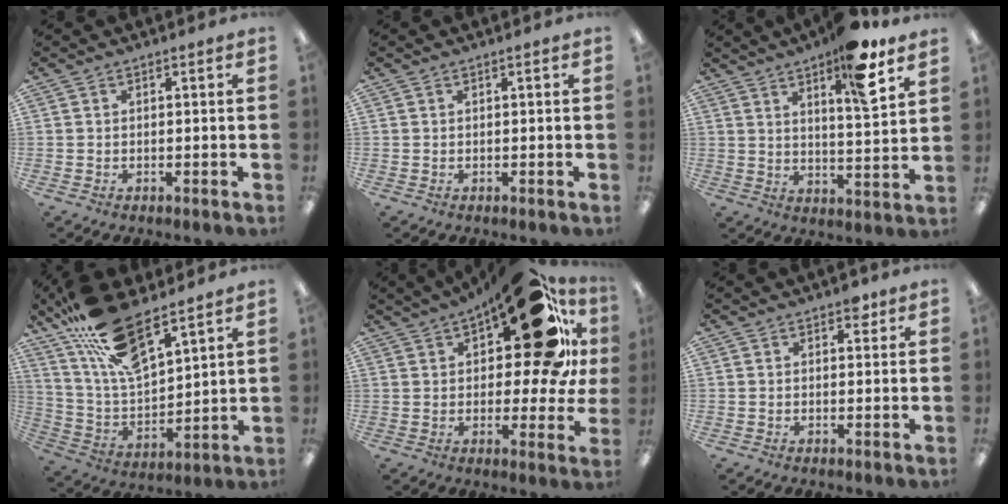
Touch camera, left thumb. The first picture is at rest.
{"total": 0.0}
{"total": 12.8, "force": [8.7, 2.5, 9.0], "torque": [-0.130, -0.045, 0.137]}
{"total": 18.0, "force": [12.8, 6.6, 10.8], "torque": [-0.221, -0.070, 0.229]}
{"total": 24.7, "force": [11.0, 9.6, 19.9], "torque": [-0.275, -0.052, 0.174]}
{"total": 2.6, "force": [1.6, 1.4, 1.5], "torque": [-0.007, -0.005, 0.021]}